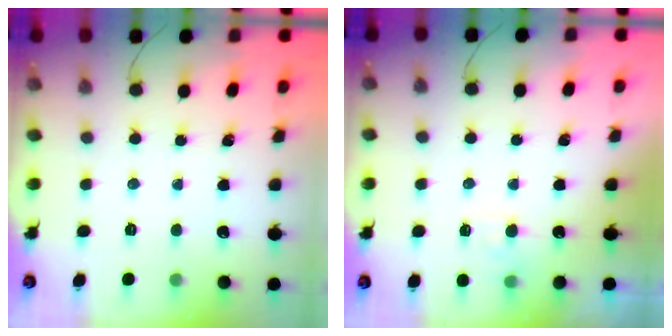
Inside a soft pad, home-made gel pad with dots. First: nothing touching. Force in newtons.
{"total": 2.5, "press": 2.1, "slide": 1.5}